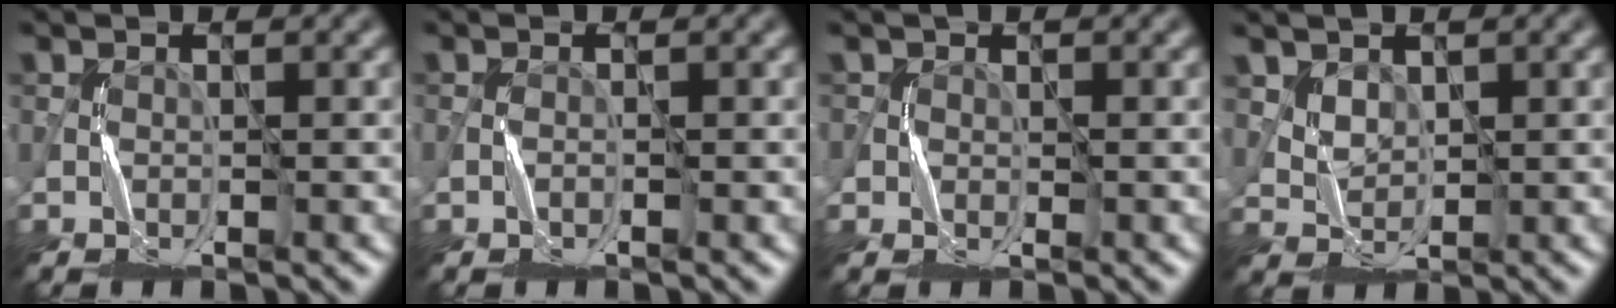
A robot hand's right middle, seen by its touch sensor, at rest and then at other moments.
{"total": 0.0}
{"total": 1.0, "force": [0.0, 0.9, 0.5], "torque": [-0.005, -0.003, -0.001]}
{"total": 2.2, "force": [1.7, 1.3, 0.6], "torque": [-0.016, -0.006, 0.037]}